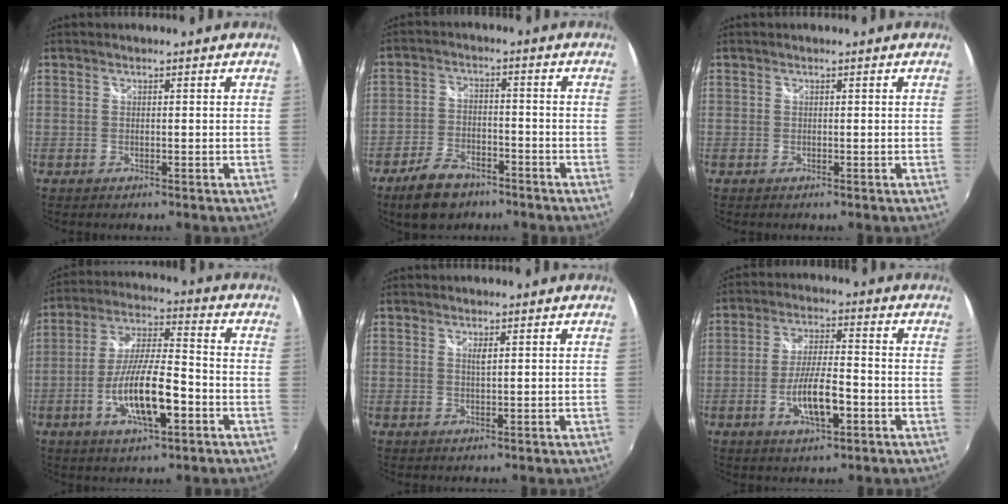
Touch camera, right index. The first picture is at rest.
{"total": 9.0, "force": [-6.5, 4.7, 4.2], "torque": [-0.109, 0.005, -0.111]}
{"total": 0.0}
{"total": 13.4, "force": [-4.9, 3.4, 11.9], "torque": [-0.236, -0.005, -0.086]}
{"total": 1.0, "force": [0.5, 0.1, 0.9], "torque": [-0.015, 0.000, 0.007]}
{"total": 9.0, "force": [-3.3, 2.4, 8.0], "torque": [-0.155, -0.005, -0.056]}